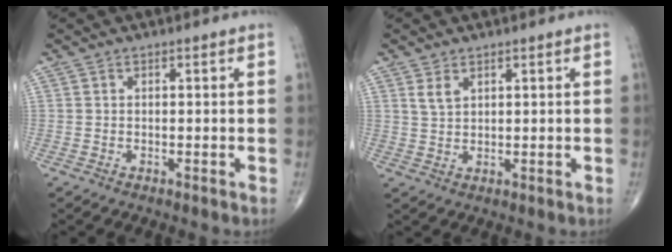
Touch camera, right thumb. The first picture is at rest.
{"total": 2.4, "force": [1.4, 1.2, 1.5], "torque": [-0.028, -0.004, 0.035]}